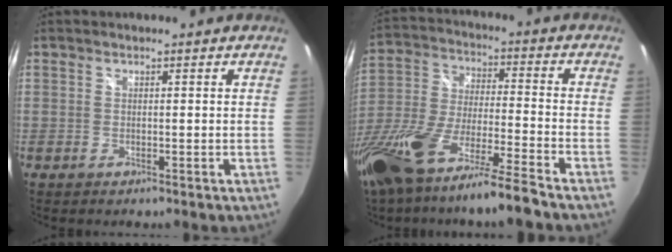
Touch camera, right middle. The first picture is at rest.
{"total": 20.8, "force": [-15.2, 2.3, 14.0], "torque": [-0.280, -0.051, -0.278]}